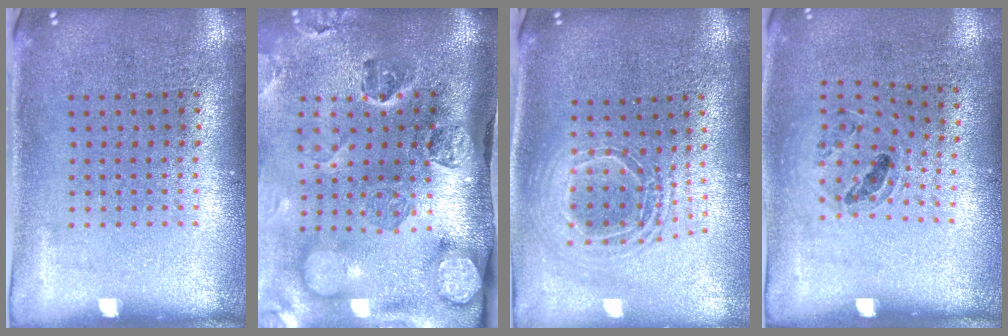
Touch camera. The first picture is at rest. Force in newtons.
{"total": 5.1, "press": 3.7, "slide": 3.6}
{"total": 2.0, "press": 1.5, "slide": 1.3}
{"total": 0.9, "press": 0.8, "slide": 0.4}